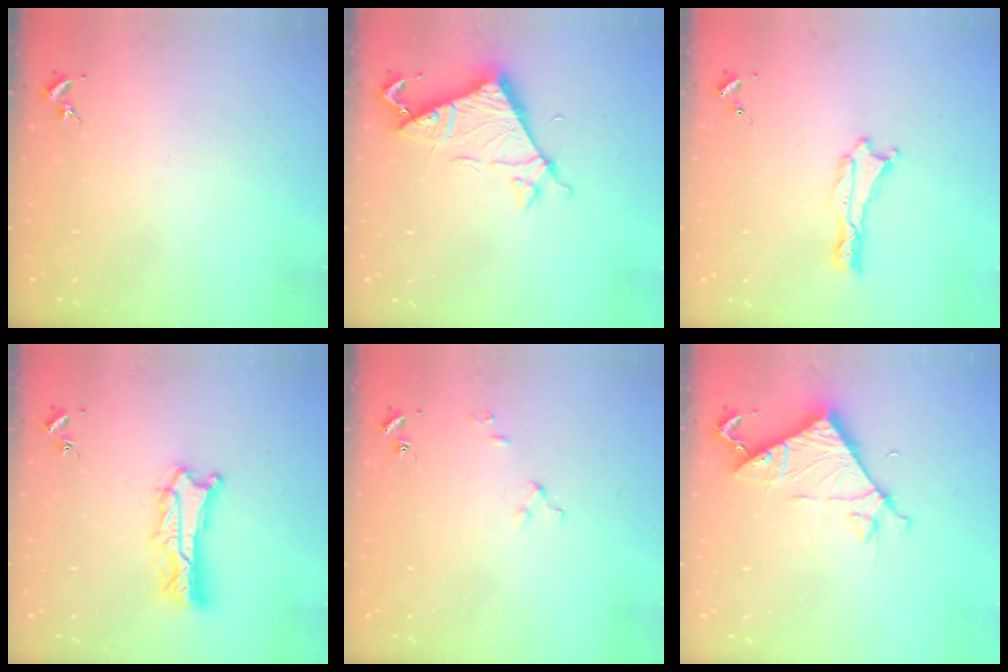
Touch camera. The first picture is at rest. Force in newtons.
{"total": 6.7, "press": 6.7, "slide": 0.6}
{"total": 0.0}
{"total": 5.0, "press": 4.9, "slide": 0.5}
{"total": 2.6, "press": 2.6, "slide": 0.3}
{"total": 7.2, "press": 7.1, "slide": 0.4}